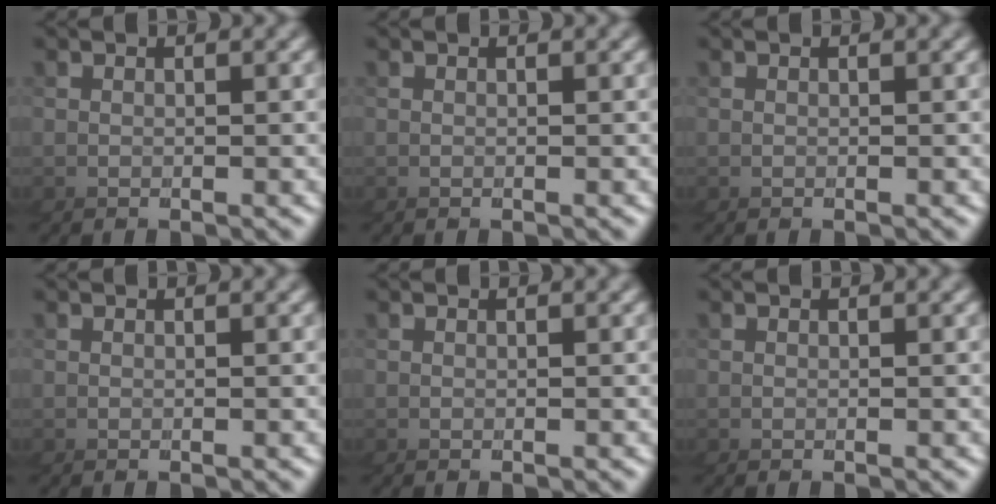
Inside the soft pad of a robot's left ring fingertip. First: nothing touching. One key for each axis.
{"total": 0.0}
{"total": 0.0}
{"total": 0.0}
{"total": 0.0}
{"total": 0.0}